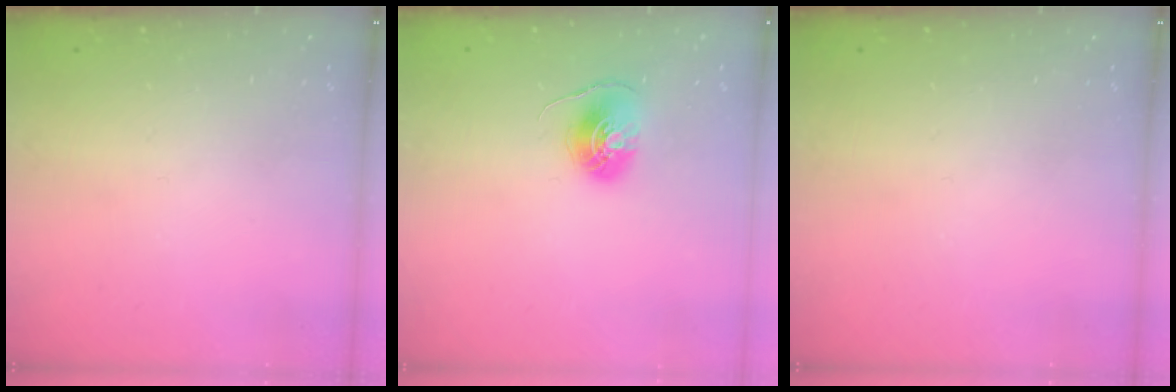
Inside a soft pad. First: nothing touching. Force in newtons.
{"total": 7.1, "press": 7.1, "slide": 0.4}
{"total": 0.0}